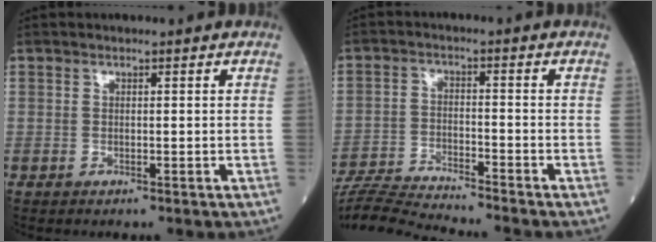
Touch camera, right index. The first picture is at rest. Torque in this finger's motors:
{"motor_torque": [-0.49, -0.76, 0.11, 0.01]}